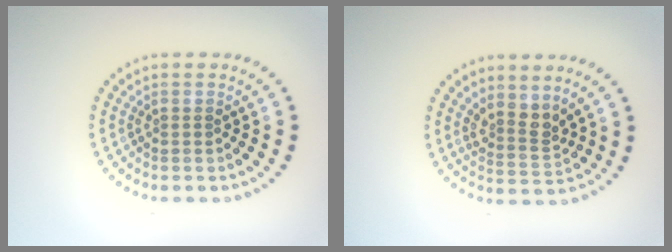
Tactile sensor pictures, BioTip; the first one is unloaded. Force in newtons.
{"total": 2.5, "press": 1.8, "slide": 1.7}